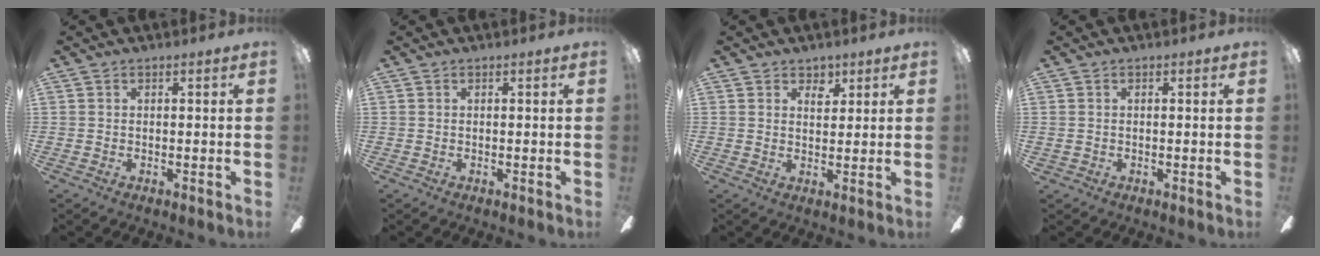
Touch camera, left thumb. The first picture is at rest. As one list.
[{"total": 0.0}, {"total": 4.1, "force": [2.9, 2.6, 1.2], "torque": [-0.002, -0.012, 0.049]}, {"total": 0.6, "force": [0.1, 0.6, 0.0], "torque": [-0.001, 0.002, 0.000]}]